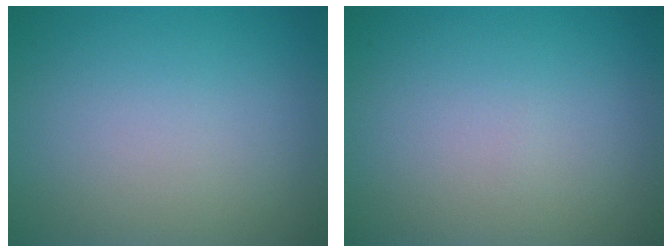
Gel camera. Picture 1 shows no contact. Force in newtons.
{"total": 0.0}